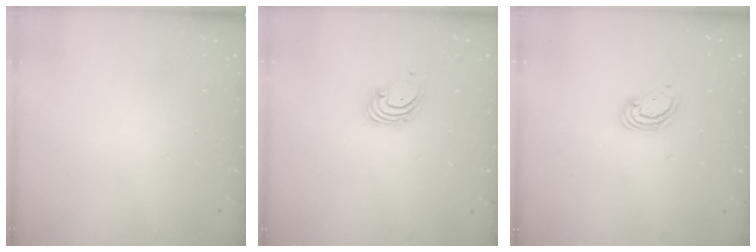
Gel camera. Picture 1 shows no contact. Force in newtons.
{"total": 1.8, "press": 1.8, "slide": 0.2}
{"total": 3.0, "press": 2.9, "slide": 0.3}